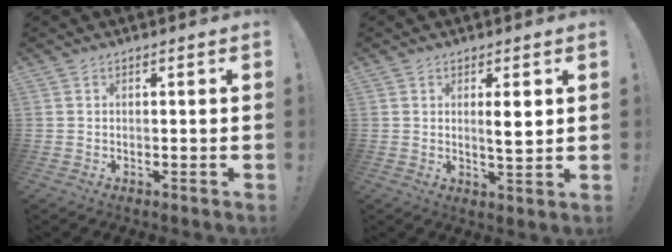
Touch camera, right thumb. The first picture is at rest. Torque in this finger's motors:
{"motor_torque": [0.11, 0.12, 0.52, 0.09, 0.00]}